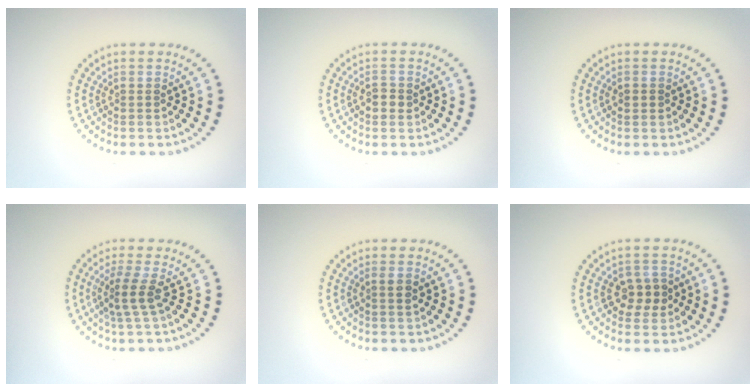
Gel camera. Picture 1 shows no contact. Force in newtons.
{"total": 1.3, "press": 1.3, "slide": 0.1}
{"total": 1.1, "press": 1.1, "slide": 0.0}
{"total": 2.4, "press": 1.7, "slide": 1.8}
{"total": 1.0, "press": 0.8, "slide": 0.5}
{"total": 2.6, "press": 2.5, "slide": 0.5}